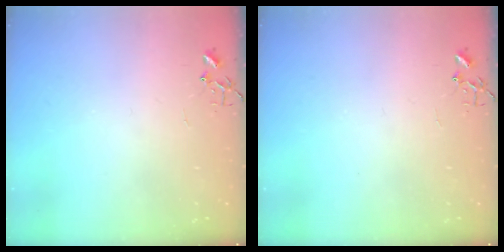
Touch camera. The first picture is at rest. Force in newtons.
{"total": 0.0}